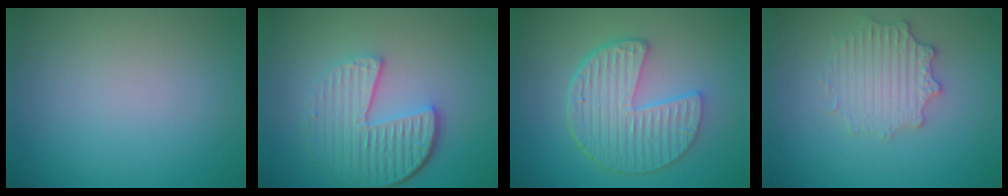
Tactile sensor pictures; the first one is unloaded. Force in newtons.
{"total": 5.9, "press": 4.3, "slide": 4.1}
{"total": 6.4, "press": 4.8, "slide": 4.2}
{"total": 2.7, "press": 2.6, "slide": 0.5}